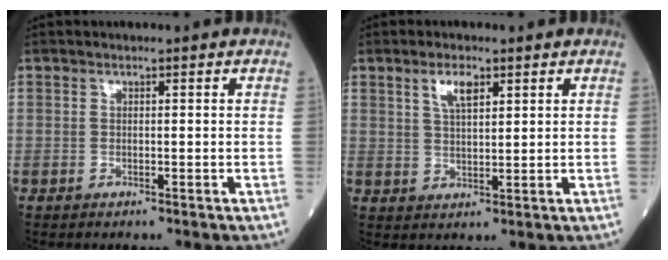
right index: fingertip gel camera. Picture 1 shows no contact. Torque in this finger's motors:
{"motor_torque": [0.05, 0.04, 0.06, 0.02]}